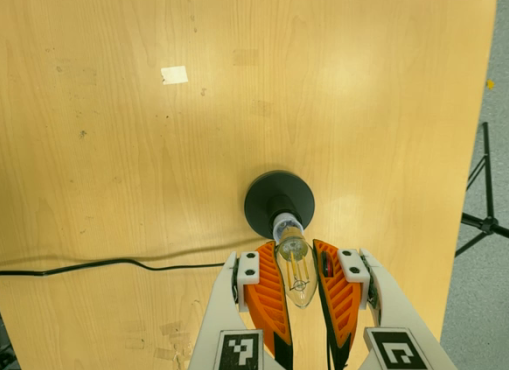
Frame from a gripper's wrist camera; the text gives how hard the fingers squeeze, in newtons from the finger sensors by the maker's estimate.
{"total": 20.7, "left": 24.2, "right": 17.3}